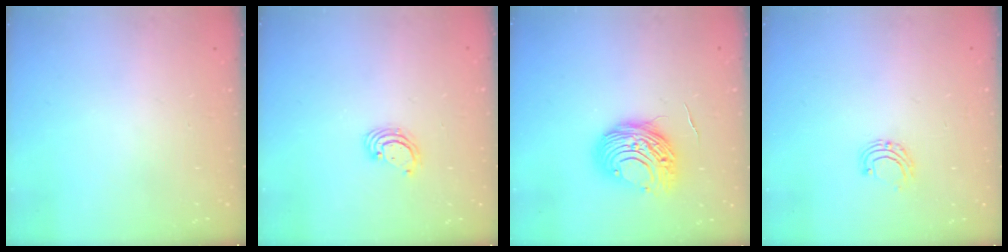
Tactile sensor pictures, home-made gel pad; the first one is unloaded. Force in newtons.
{"total": 3.3, "press": 3.3, "slide": 0.2}
{"total": 11.3, "press": 11.3, "slide": 0.9}
{"total": 5.9, "press": 5.9, "slide": 0.6}